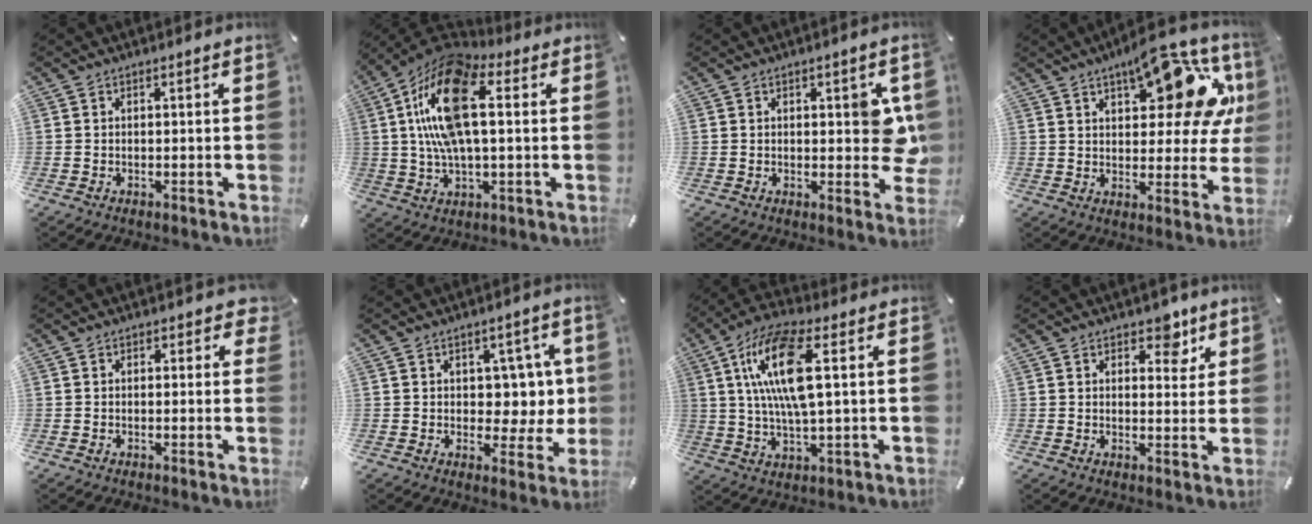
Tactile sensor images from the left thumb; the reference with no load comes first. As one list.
[{"total": 18.5, "force": [4.0, 8.5, 16.0], "torque": [-0.329, 0.004, 0.068]}, {"total": 7.3, "force": [1.2, 4.1, 6.0], "torque": [-0.061, -0.004, 0.016]}, {"total": 18.1, "force": [10.0, 8.7, 12.4], "torque": [-0.158, -0.062, 0.163]}, {"total": 1.9, "force": [0.6, 1.4, 1.1], "torque": [0.000, -0.002, 0.004]}, {"total": 7.3, "force": [2.0, 5.9, 4.0], "torque": [-0.037, -0.009, 0.034]}, {"total": 14.9, "force": [3.6, 5.0, 13.6], "torque": [-0.284, -0.002, 0.058]}, {"total": 6.5, "force": [4.0, 4.0, 3.1], "torque": [-0.011, -0.024, 0.061]}]